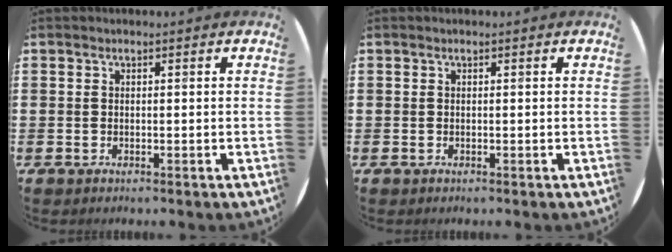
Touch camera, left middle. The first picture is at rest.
{"total": 0.0}